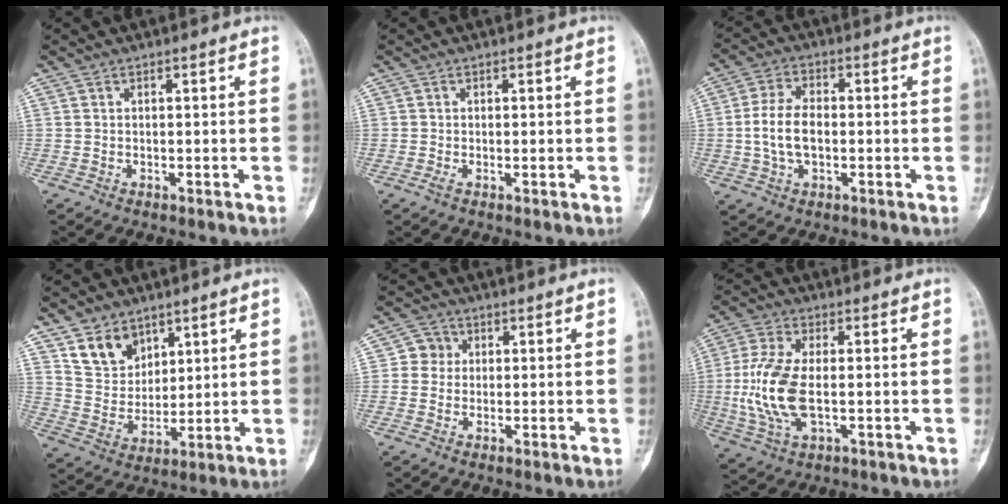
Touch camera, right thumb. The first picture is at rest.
{"total": 0.7, "force": [-0.2, 0.3, 0.6], "torque": [-0.016, -0.003, -0.006]}
{"total": 8.2, "force": [-0.9, 4.9, 6.5], "torque": [-0.129, 0.016, -0.019]}
{"total": 9.4, "force": [5.9, 6.6, 3.2], "torque": [-0.029, -0.040, 0.120]}
{"total": 3.5, "force": [0.5, 3.4, 0.7], "torque": [0.014, 0.007, -0.001]}
{"total": 12.6, "force": [-1.3, 6.3, 10.9], "torque": [-0.247, 0.000, -0.022]}